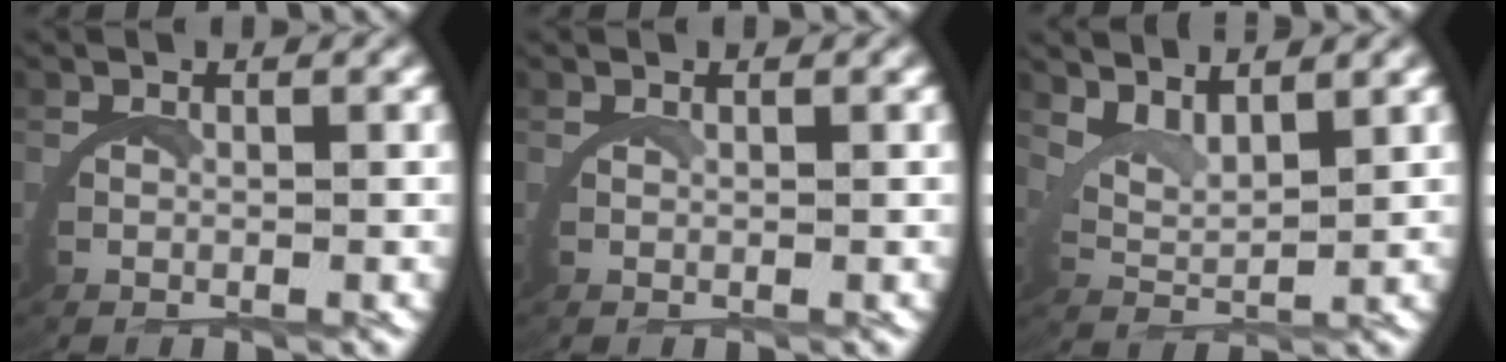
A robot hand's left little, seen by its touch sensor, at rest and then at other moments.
{"total": 0.6, "force": [0.5, -0.3, 0.0], "torque": [-0.003, 0.001, 0.009]}
{"total": 3.9, "force": [3.2, 1.6, 1.6], "torque": [-0.049, -0.002, 0.052]}